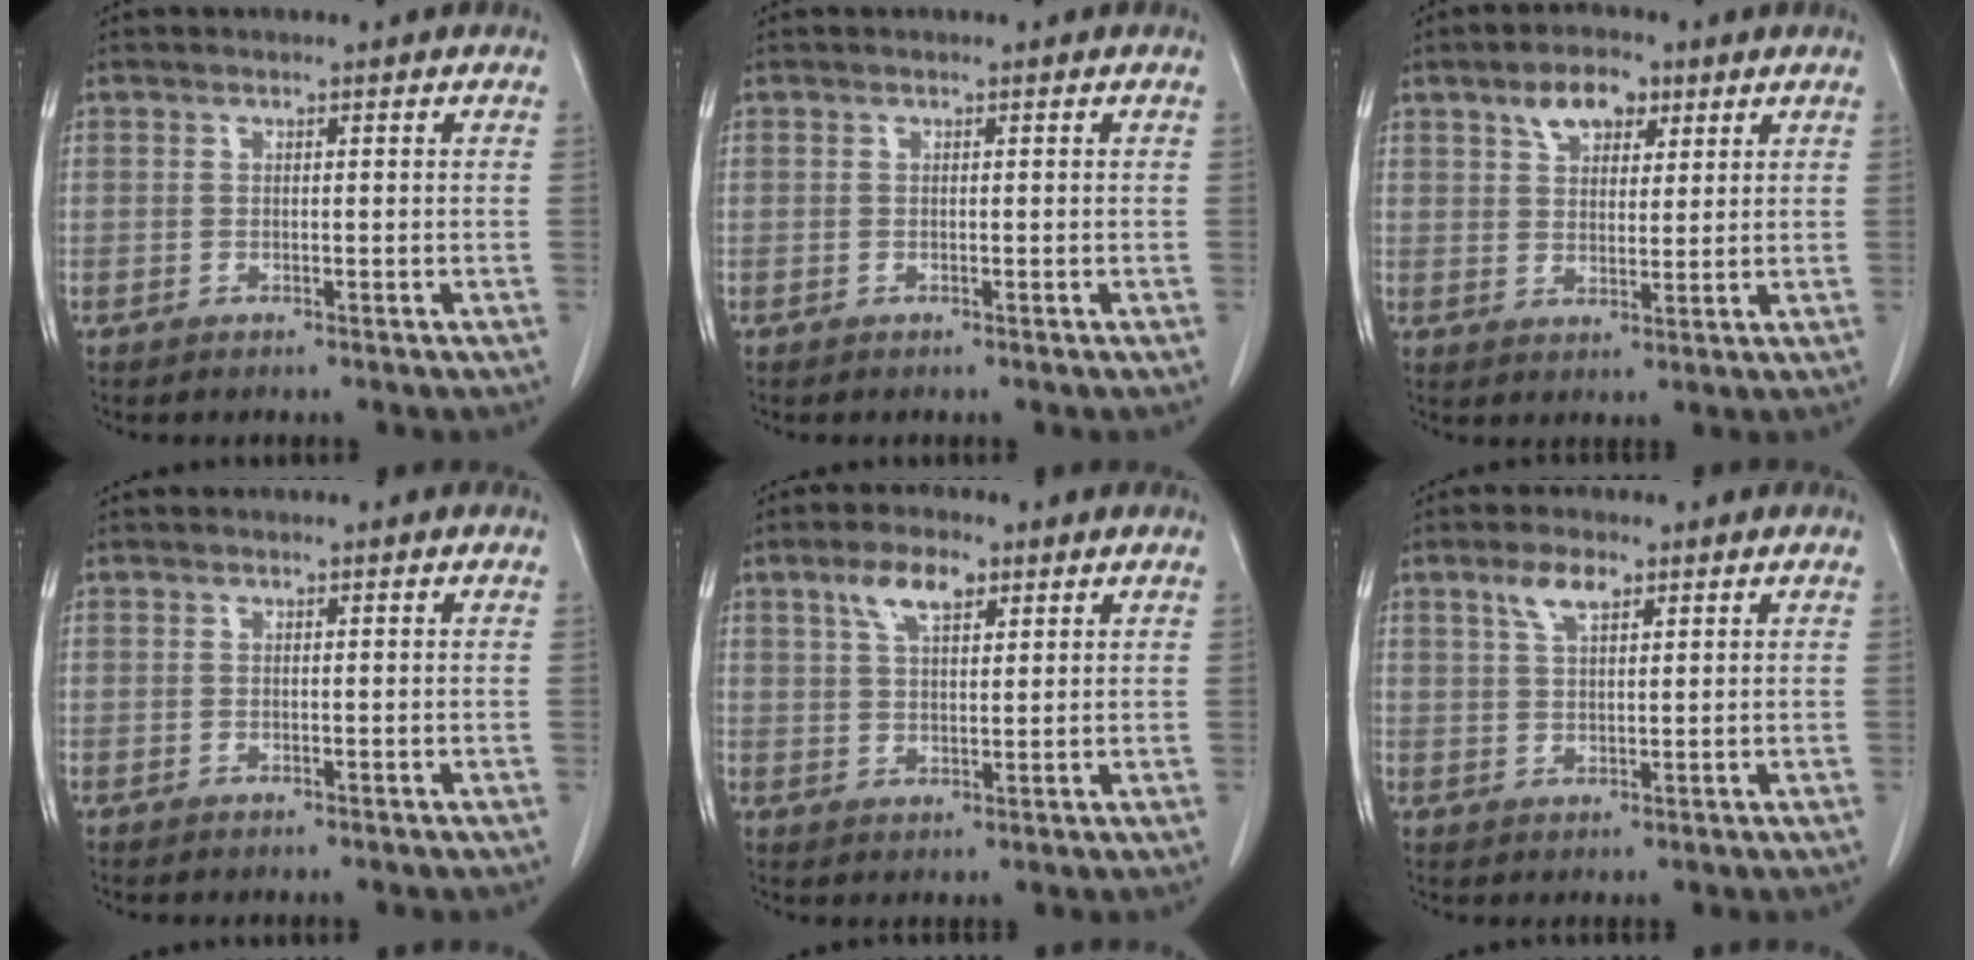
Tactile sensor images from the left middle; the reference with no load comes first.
{"total": 0.0}
{"total": 6.0, "force": [3.4, 3.2, 3.8], "torque": [-0.065, 0.012, 0.060]}
{"total": 0.0}
{"total": 5.9, "force": [3.3, 2.2, 4.3], "torque": [-0.088, 0.010, 0.061]}
{"total": 4.1, "force": [2.5, 1.5, 3.0], "torque": [-0.065, 0.007, 0.050]}